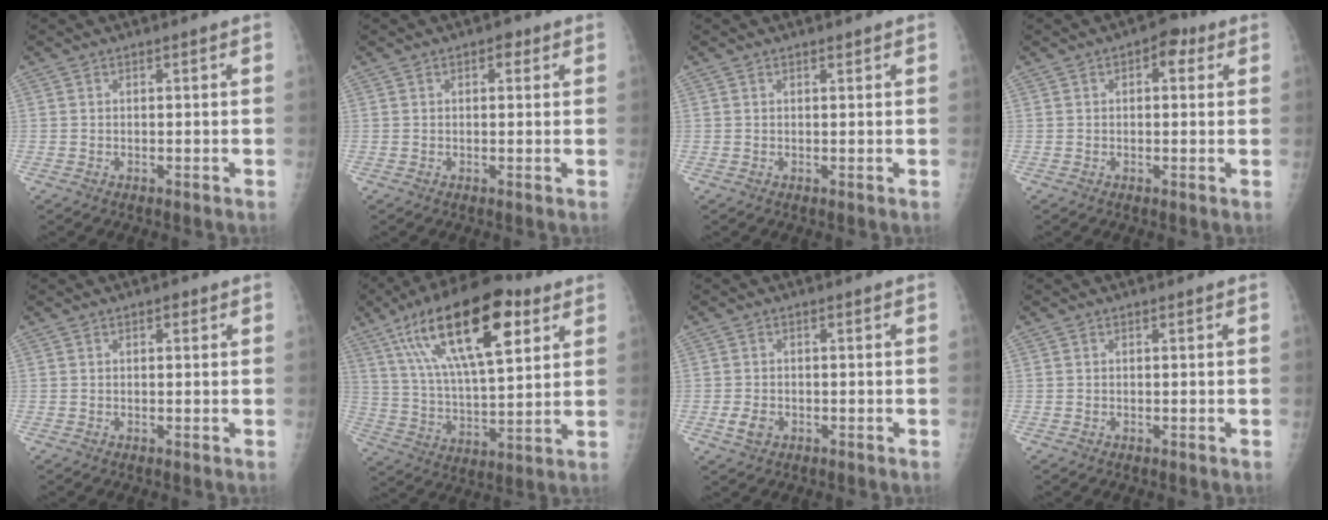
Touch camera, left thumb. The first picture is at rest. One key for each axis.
{"total": 2.0, "fx": 1.0, "fy": 1.2, "fz": 1.2, "tx": -0.005, "ty": 0.000, "tz": 0.009}
{"total": 0.6, "fx": 0.5, "fy": 0.2, "fz": 0.3, "tx": -0.006, "ty": -0.003, "tz": 0.007}
{"total": 4.2, "fx": 1.6, "fy": 2.5, "fz": 3.0, "tx": -0.019, "ty": 0.003, "tz": 0.014}
{"total": 1.2, "fx": 0.6, "fy": 0.7, "fz": 0.8, "tx": -0.006, "ty": 0.000, "tz": 0.006}
{"total": 24.1, "fx": 11.3, "fy": 9.3, "fz": 19.1, "tx": -0.311, "ty": -0.019, "tz": 0.191}
{"total": 2.7, "fx": -0.9, "fy": 2.0, "fz": 1.6, "tx": -0.029, "ty": 0.000, "tz": -0.013}
{"total": 0.0}